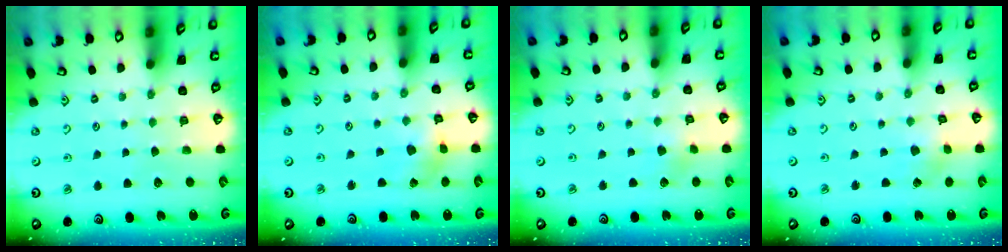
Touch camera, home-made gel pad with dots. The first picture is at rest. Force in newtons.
{"total": 3.1, "press": 3.1, "slide": 0.4}
{"total": 2.5, "press": 2.5, "slide": 0.4}
{"total": 2.0, "press": 2.0, "slide": 0.1}